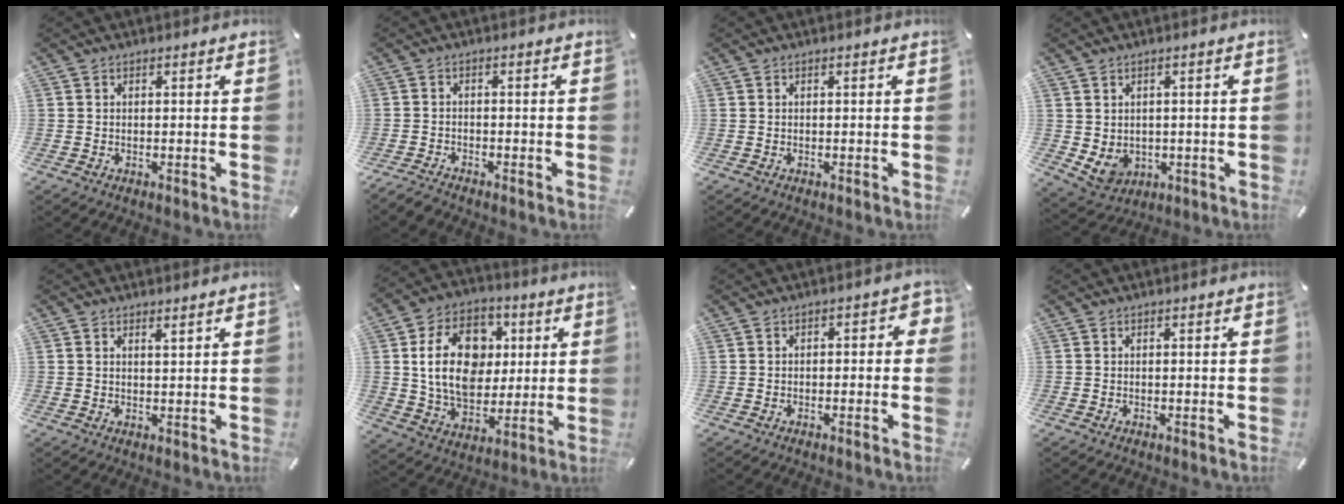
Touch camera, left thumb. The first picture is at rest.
{"total": 2.3, "force": [-2.2, 0.5, 0.7], "torque": [-0.018, 0.009, -0.045]}
{"total": 0.0}
{"total": 4.7, "force": [0.8, 4.5, 1.3], "torque": [-0.029, -0.013, 0.014]}
{"total": 1.4, "force": [1.2, 0.3, 0.7], "torque": [-0.013, -0.002, 0.023]}
{"total": 18.1, "force": [3.1, 13.8, 11.3], "torque": [-0.216, 0.012, 0.058]}
{"total": 2.9, "force": [-1.2, 1.6, 2.2], "torque": [-0.031, 0.011, -0.025]}
{"total": 0.0}